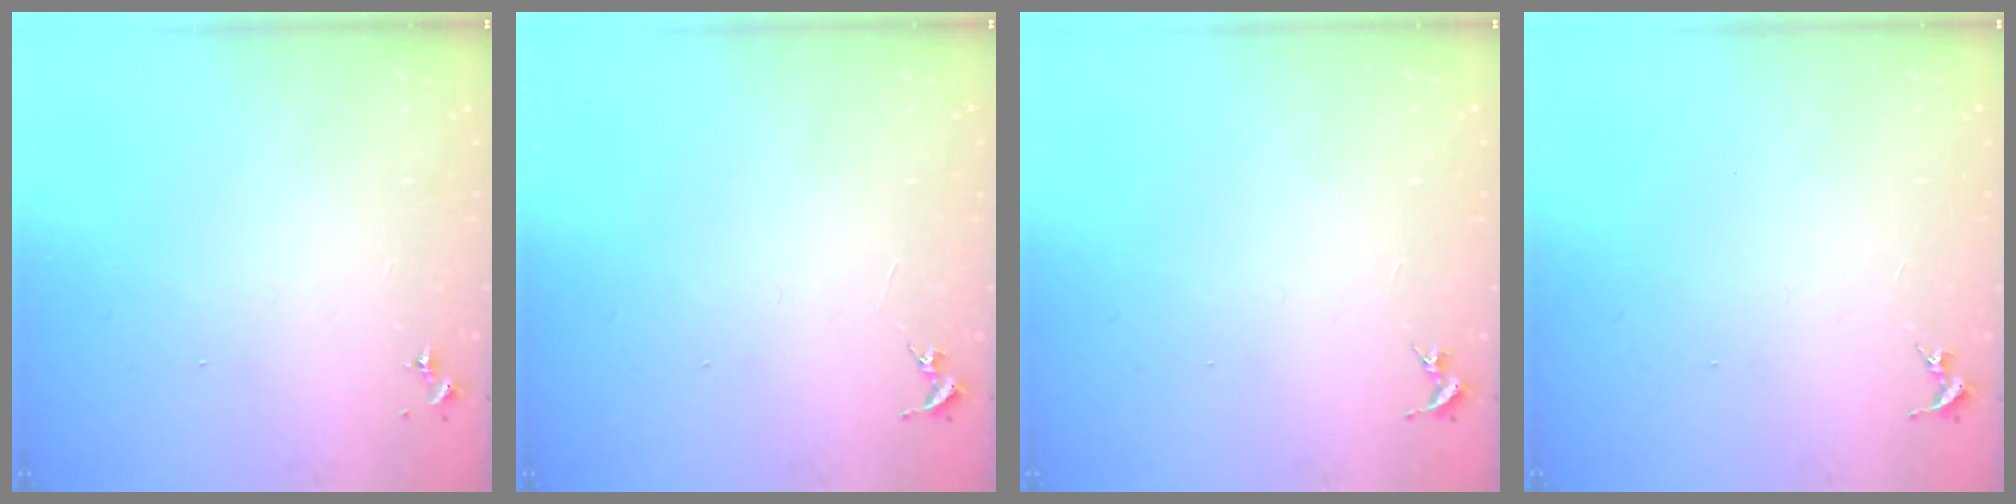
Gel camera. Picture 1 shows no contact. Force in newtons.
{"total": 0.0}
{"total": 0.0}
{"total": 0.0}